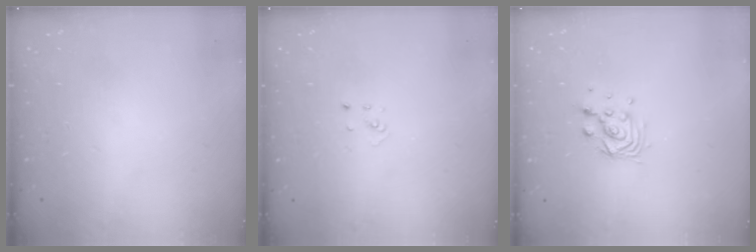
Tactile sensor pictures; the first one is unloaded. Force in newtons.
{"total": 2.1, "press": 2.1, "slide": 0.1}
{"total": 8.3, "press": 8.3, "slide": 0.5}